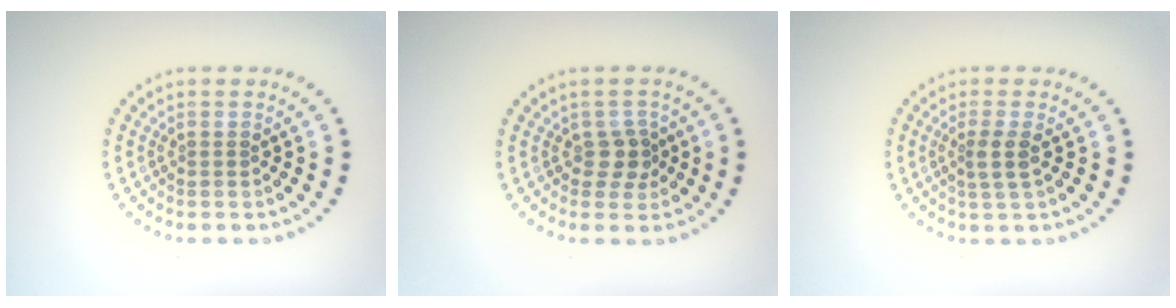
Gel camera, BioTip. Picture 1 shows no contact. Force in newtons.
{"total": 2.0, "press": 1.6, "slide": 1.1}
{"total": 1.7, "press": 1.4, "slide": 1.0}